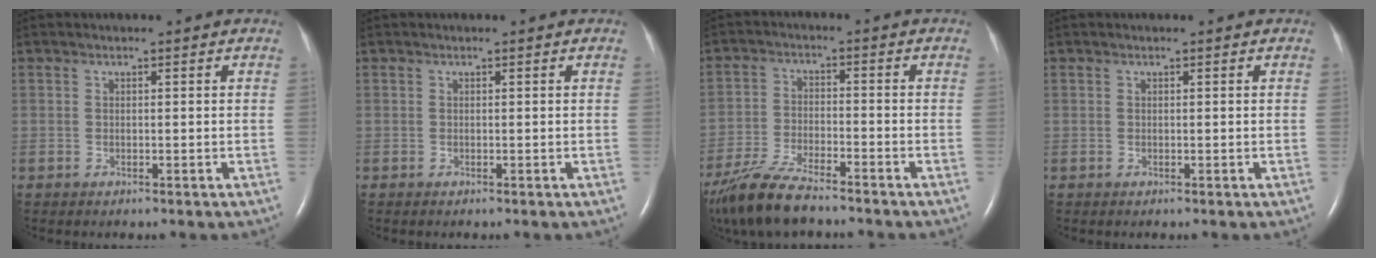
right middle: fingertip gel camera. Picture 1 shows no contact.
{"total": 0.0}
{"total": 10.3, "force": [-8.4, 1.7, 5.7], "torque": [-0.118, -0.030, -0.152]}
{"total": 0.0}